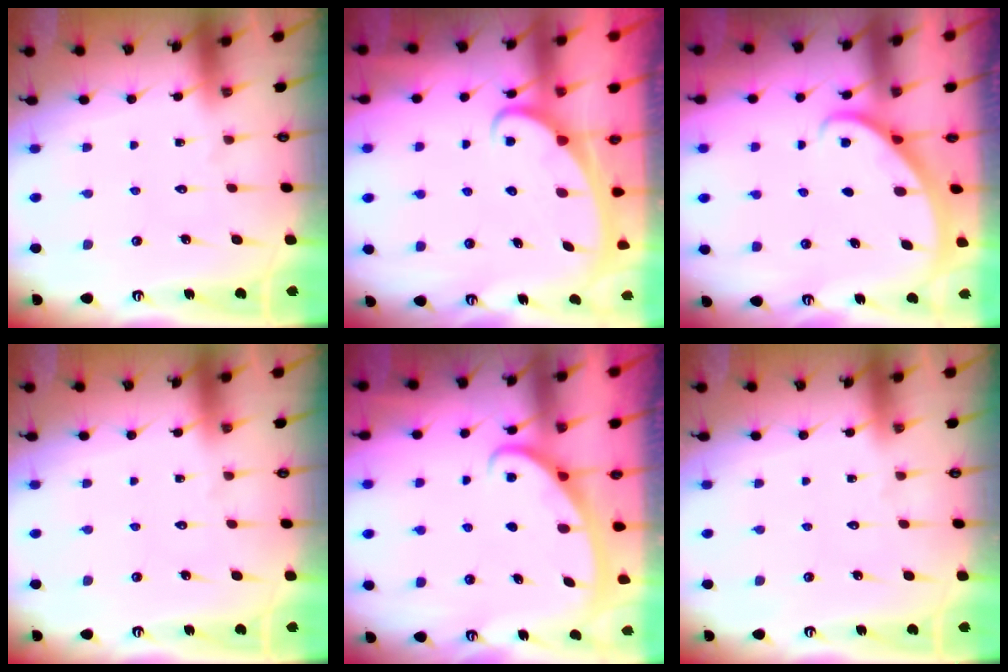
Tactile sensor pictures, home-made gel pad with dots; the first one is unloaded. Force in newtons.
{"total": 2.6, "press": 2.6, "slide": 0.3}
{"total": 1.9, "press": 1.9, "slide": 0.2}
{"total": 0.0}
{"total": 2.8, "press": 2.8, "slide": 0.4}
{"total": 0.0}